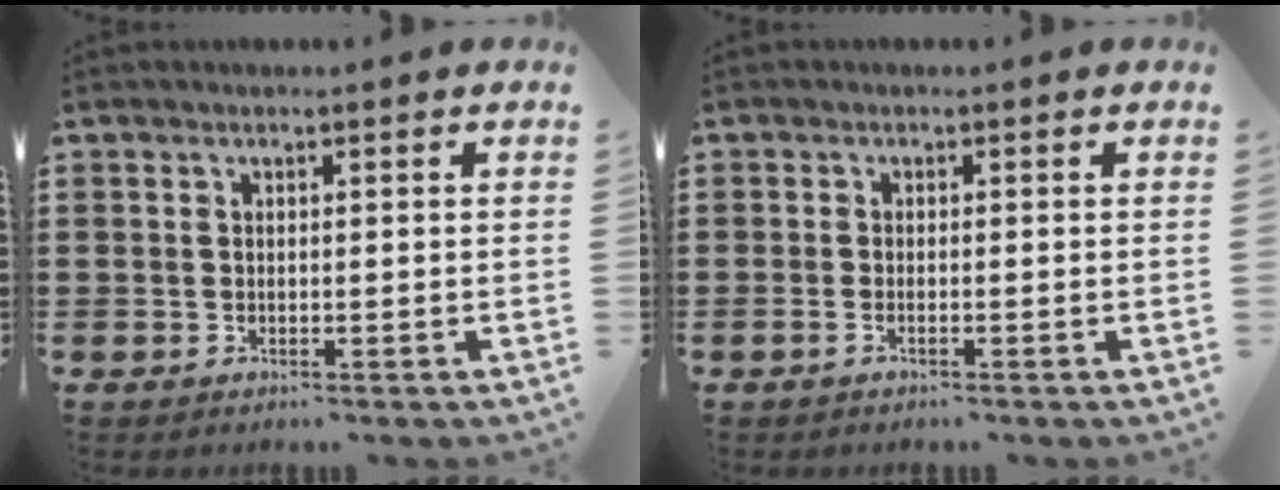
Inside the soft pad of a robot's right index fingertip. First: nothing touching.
{"total": 0.7, "force": [-0.5, 0.0, 0.5], "torque": [-0.009, -0.003, -0.008]}